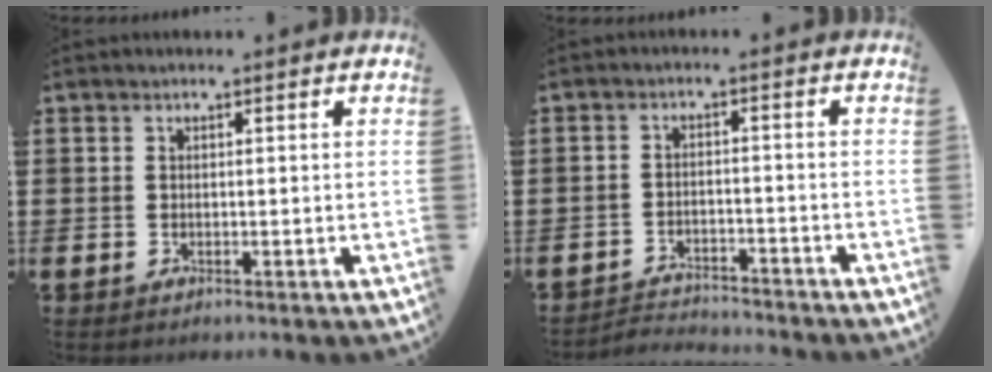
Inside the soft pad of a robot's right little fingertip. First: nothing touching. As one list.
[{"total": 2.7, "force": [-2.7, 0.1, -0.2], "torque": [-0.004, 0.002, -0.059]}]